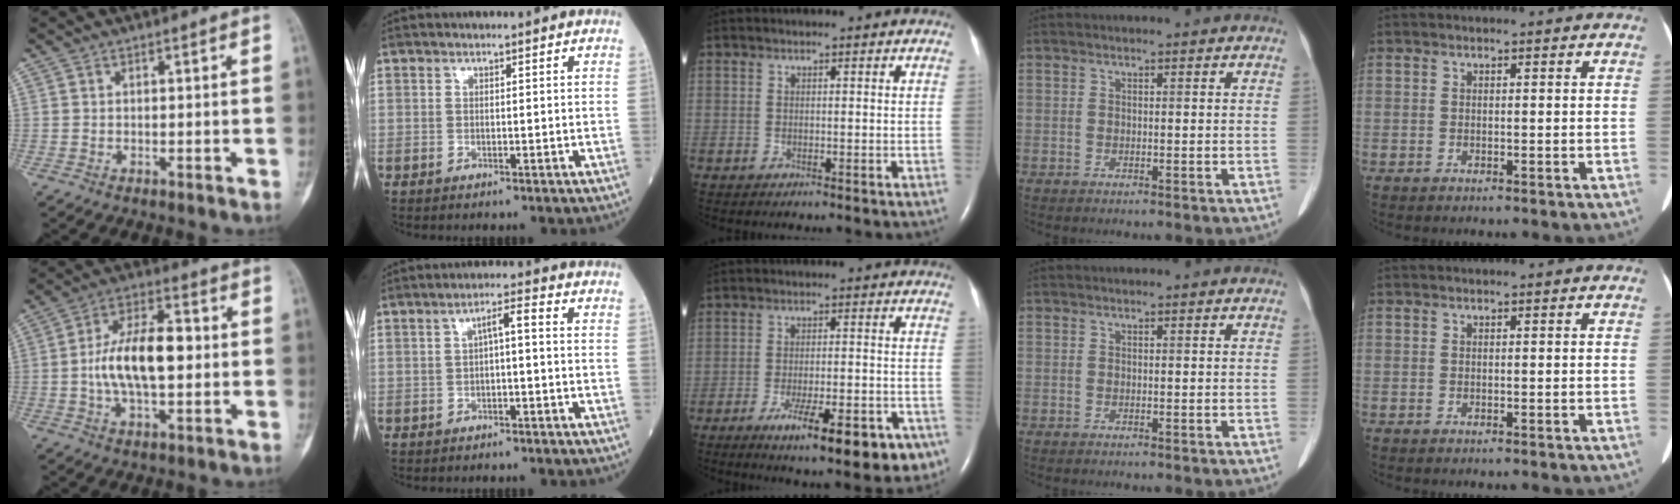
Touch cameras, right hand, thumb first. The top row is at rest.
{"thumb": {"total": 14.0, "force": [-0.1, 6.8, 12.3], "torque": [-0.212, 0.021, -0.006]}, "index": {"total": 3.0, "force": [0.0, 0.5, 2.9], "torque": [-0.046, 0.013, 0.001]}, "middle": {"total": 13.7, "force": [-8.2, 3.6, 10.4], "torque": [-0.104, 0.000, -0.112]}}